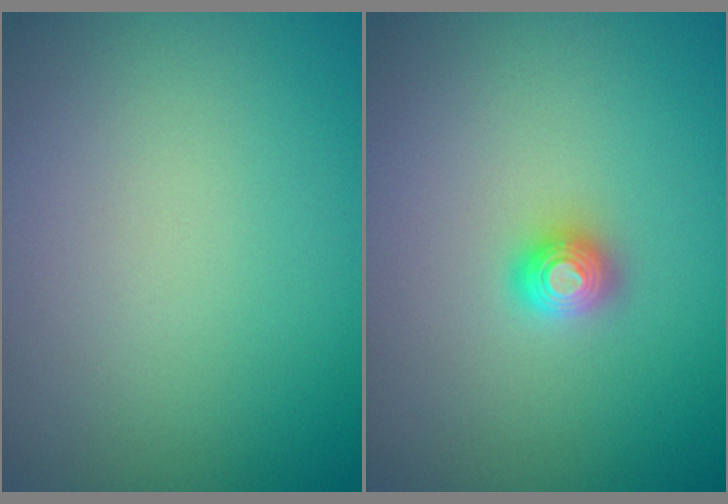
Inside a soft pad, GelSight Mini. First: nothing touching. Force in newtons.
{"total": 1.3, "press": 1.3, "slide": 0.2}